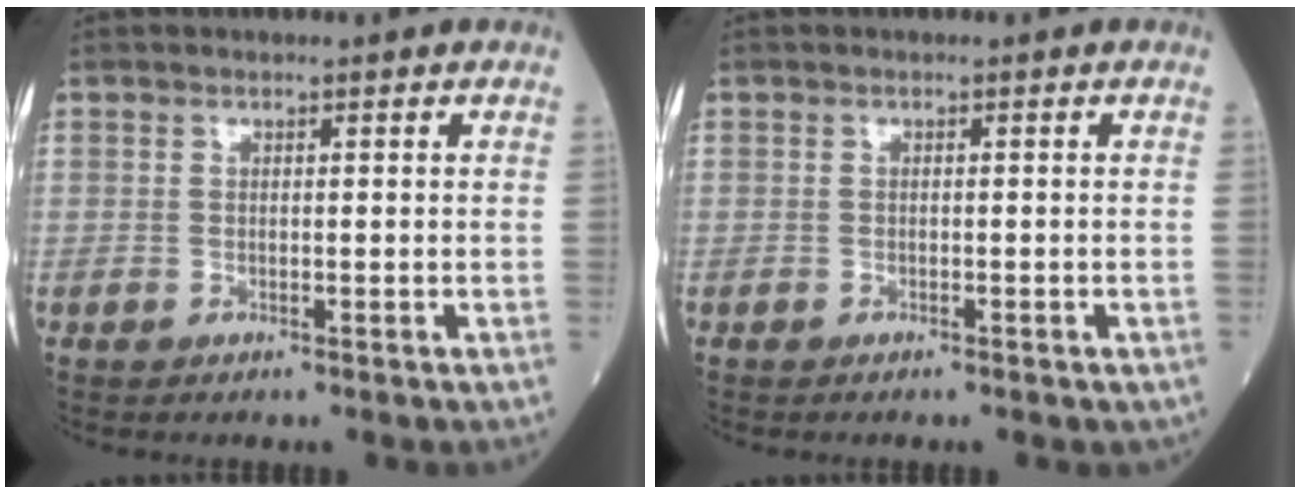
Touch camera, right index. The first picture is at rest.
{"total": 1.4, "force": [-1.1, 0.5, 0.7], "torque": [-0.010, -0.002, -0.009]}